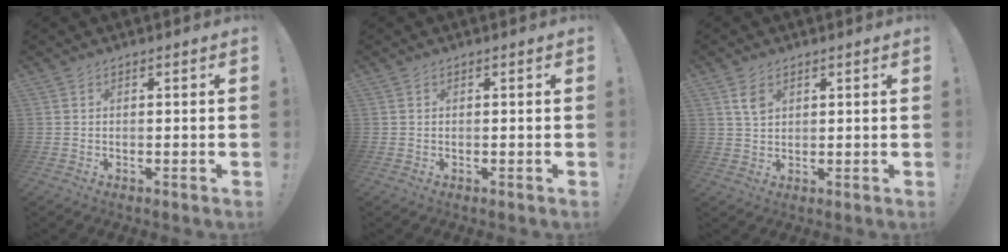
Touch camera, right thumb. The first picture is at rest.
{"total": 0.0}
{"total": 4.6, "force": [2.2, 2.9, 2.9], "torque": [-0.042, -0.007, 0.040]}